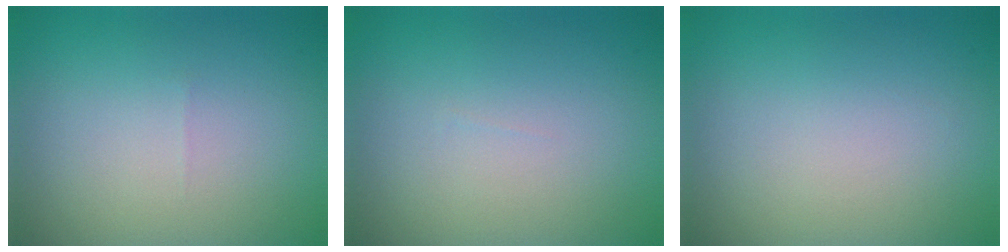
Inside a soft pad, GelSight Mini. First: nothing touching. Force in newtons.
{"total": 0.0}
{"total": 0.0}